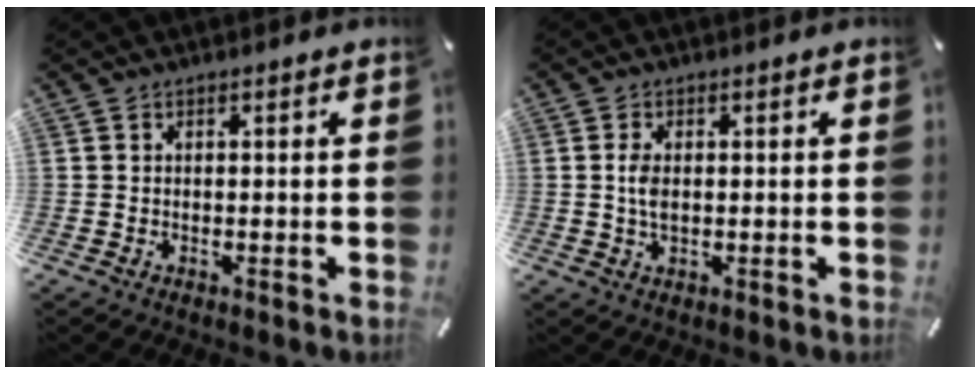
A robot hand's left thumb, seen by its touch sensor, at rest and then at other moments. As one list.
[{"total": 3.3, "force": [0.2, 1.8, 2.7], "torque": [-0.072, -0.001, -0.002]}]